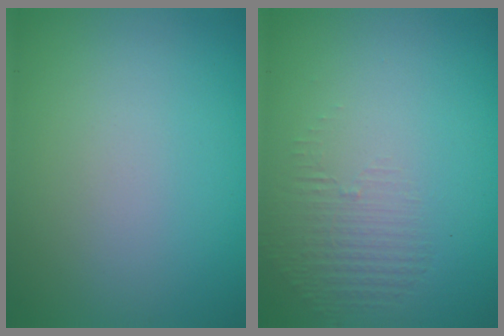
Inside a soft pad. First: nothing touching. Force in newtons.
{"total": 1.4, "press": 0.1, "slide": 1.4}